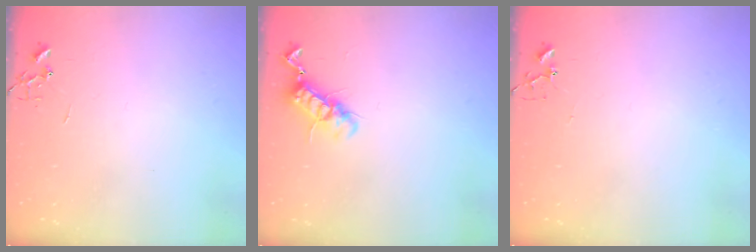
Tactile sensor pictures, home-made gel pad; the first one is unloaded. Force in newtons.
{"total": 11.3, "press": 11.2, "slide": 1.2}
{"total": 3.9, "press": 3.9, "slide": 0.3}